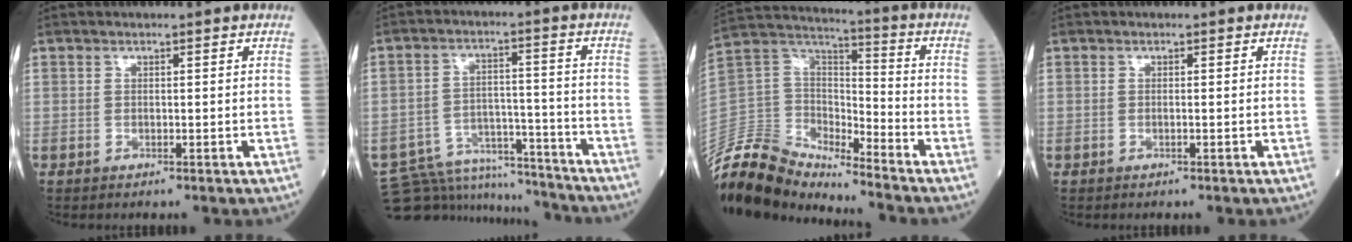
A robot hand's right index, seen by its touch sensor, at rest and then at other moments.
{"total": 13.8, "force": [-13.4, 3.1, 0.8], "torque": [-0.011, 0.037, -0.205]}
{"total": 14.7, "force": [-14.1, 3.4, 2.6], "torque": [-0.057, 0.059, -0.268]}
{"total": 0.0}